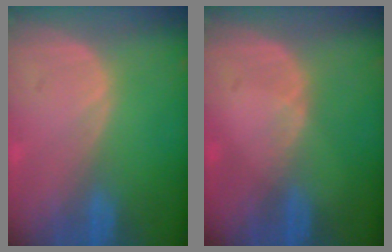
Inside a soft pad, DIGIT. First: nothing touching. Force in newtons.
{"total": 1.1, "press": 0.8, "slide": 0.8}